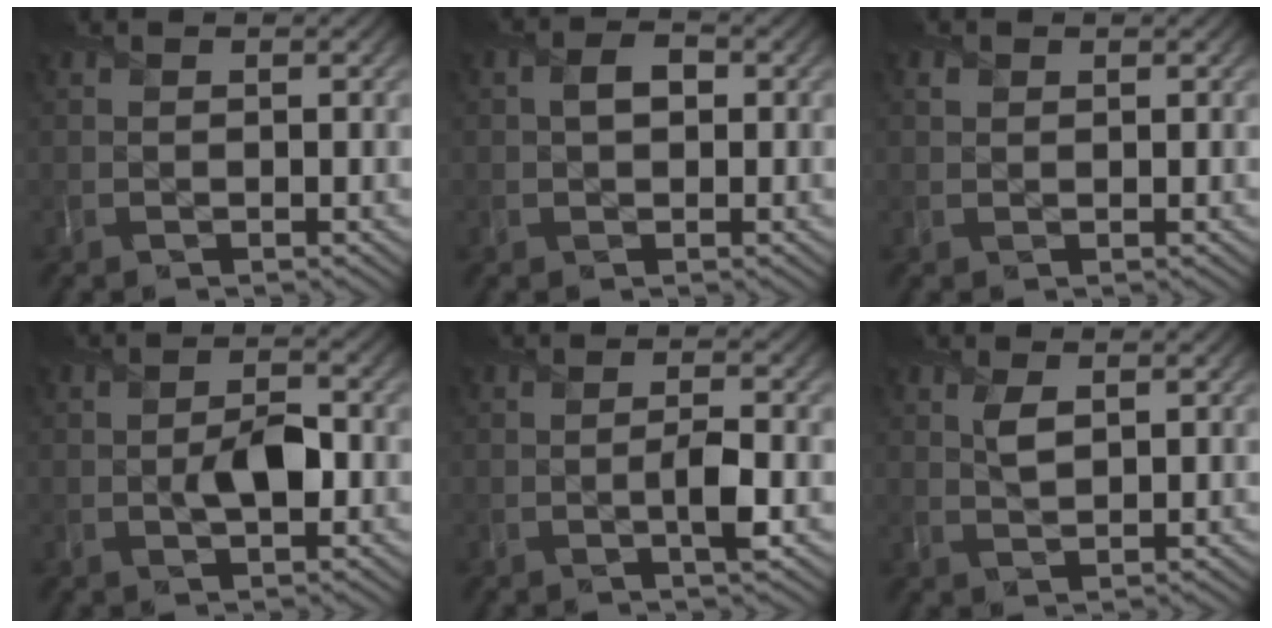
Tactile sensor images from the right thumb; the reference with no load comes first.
{"total": 2.2, "force": [0.1, 1.6, 1.5], "torque": [-0.030, 0.000, 0.002]}
{"total": 0.6, "force": [0.4, 0.5, -0.1], "torque": [0.002, -0.001, 0.007]}
{"total": 3.7, "force": [-0.6, 1.9, 3.1], "torque": [-0.057, 0.000, -0.009]}
{"total": 2.6, "force": [-0.9, 0.4, 2.4], "torque": [-0.043, 0.002, -0.020]}
{"total": 2.2, "force": [1.1, 1.0, 1.6], "torque": [-0.037, -0.001, 0.023]}